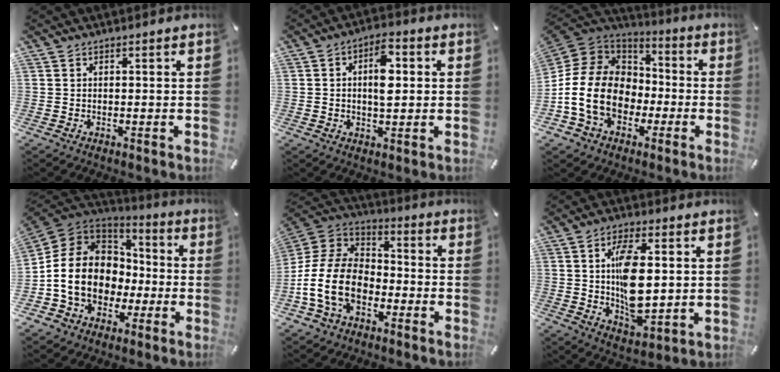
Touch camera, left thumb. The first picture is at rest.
{"total": 8.2, "force": [0.9, 4.3, 6.9], "torque": [-0.105, 0.001, 0.008]}
{"total": 16.6, "force": [-4.4, 13.6, 8.5], "torque": [-0.195, 0.021, -0.076]}
{"total": 14.3, "force": [-2.9, 12.4, 6.6], "torque": [-0.157, 0.011, -0.049]}
{"total": 15.0, "force": [-6.1, 10.5, 9.0], "torque": [-0.210, 0.025, -0.114]}
{"total": 12.7, "force": [1.4, 6.4, 10.9], "torque": [-0.200, -0.012, 0.020]}